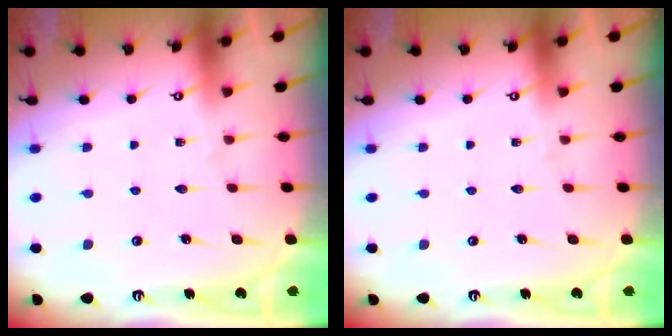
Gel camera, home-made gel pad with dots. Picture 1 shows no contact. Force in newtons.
{"total": 0.0}